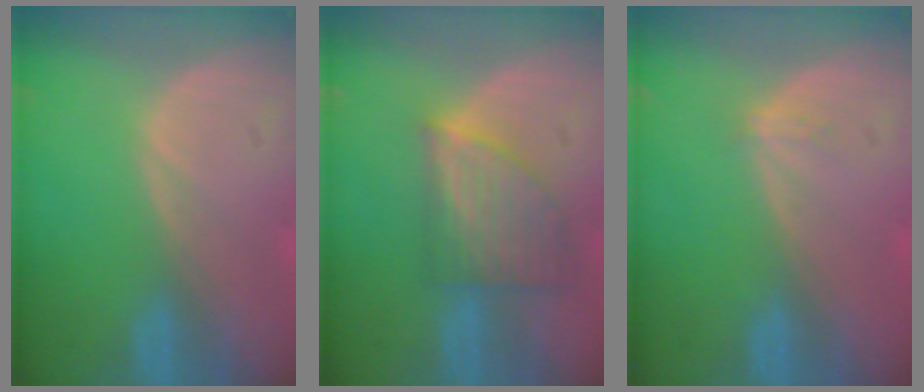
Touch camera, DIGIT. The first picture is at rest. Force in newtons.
{"total": 7.1, "press": 6.6, "slide": 2.5}
{"total": 1.2, "press": 0.8, "slide": 0.8}